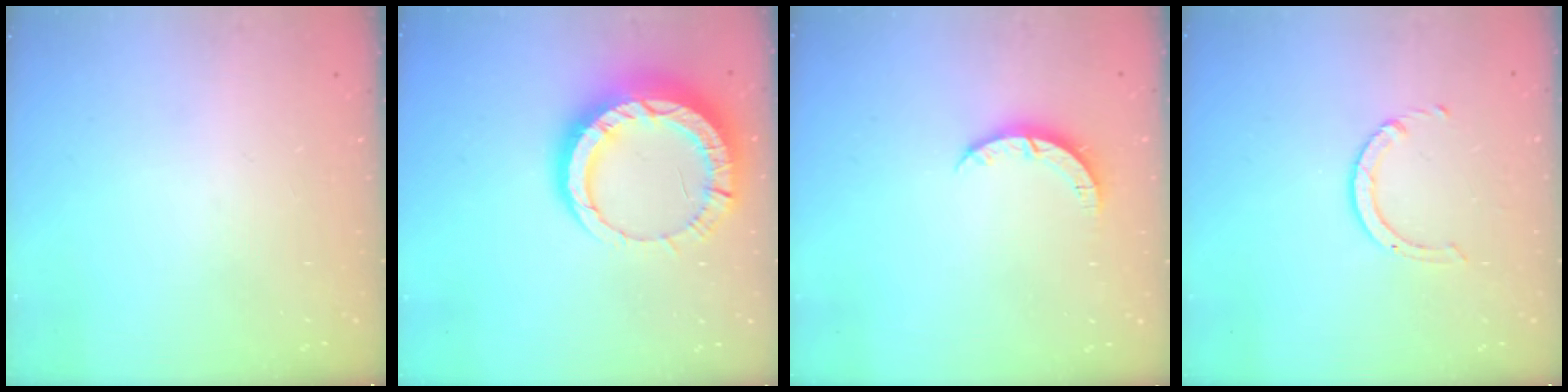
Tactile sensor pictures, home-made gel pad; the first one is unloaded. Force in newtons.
{"total": 13.8, "press": 13.7, "slide": 1.3}
{"total": 4.0, "press": 4.0, "slide": 0.3}
{"total": 2.5, "press": 2.5, "slide": 0.2}